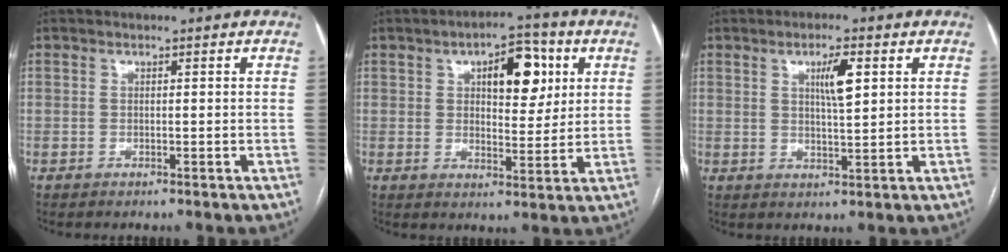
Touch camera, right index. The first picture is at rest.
{"total": 9.4, "force": [3.4, 4.1, 7.8], "torque": [-0.106, 0.016, 0.051]}
{"total": 4.9, "force": [1.8, 0.8, 4.5], "torque": [-0.079, 0.001, 0.033]}